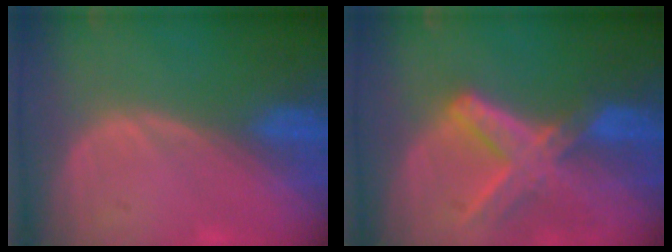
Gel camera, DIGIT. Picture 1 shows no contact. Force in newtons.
{"total": 8.2, "press": 7.1, "slide": 4.0}